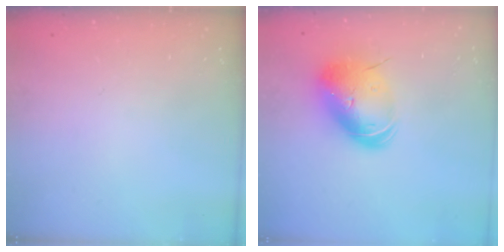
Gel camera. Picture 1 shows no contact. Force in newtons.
{"total": 13.7, "press": 13.6, "slide": 2.1}